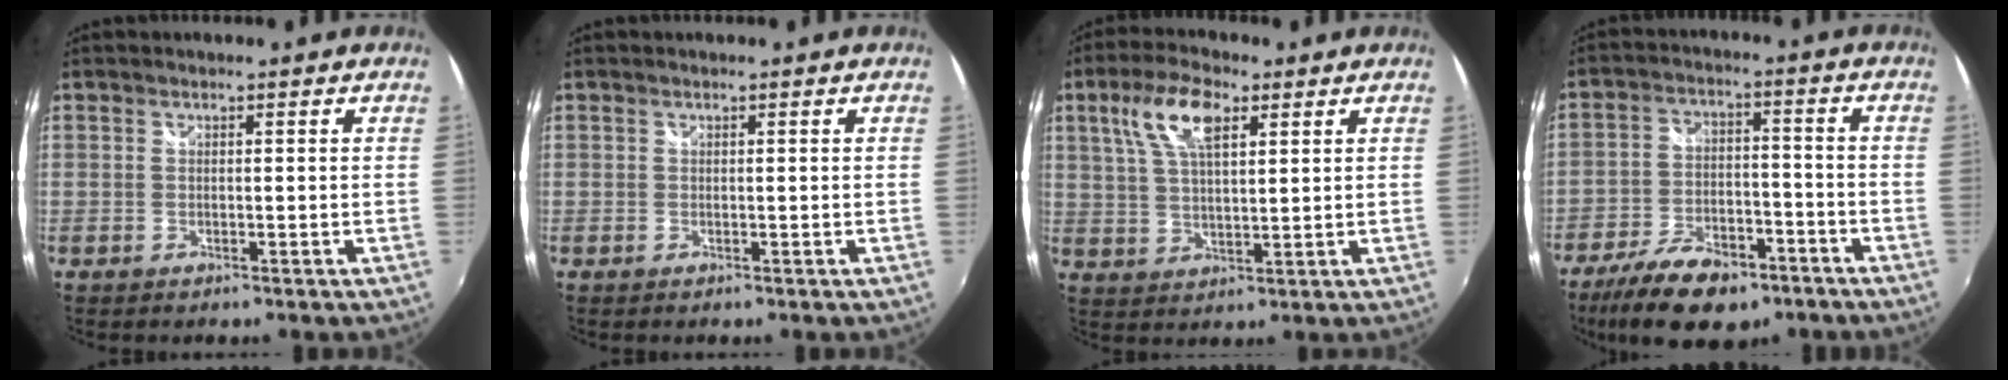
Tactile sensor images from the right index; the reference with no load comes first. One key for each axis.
{"total": 0.0}
{"total": 9.5, "fx": 4.3, "fy": 3.8, "fz": 7.5, "tx": -0.148, "ty": 0.017, "tz": 0.082}
{"total": 16.6, "fx": -11.2, "fy": 7.8, "fz": 9.4, "tx": -0.204, "ty": -0.017, "tz": -0.178}